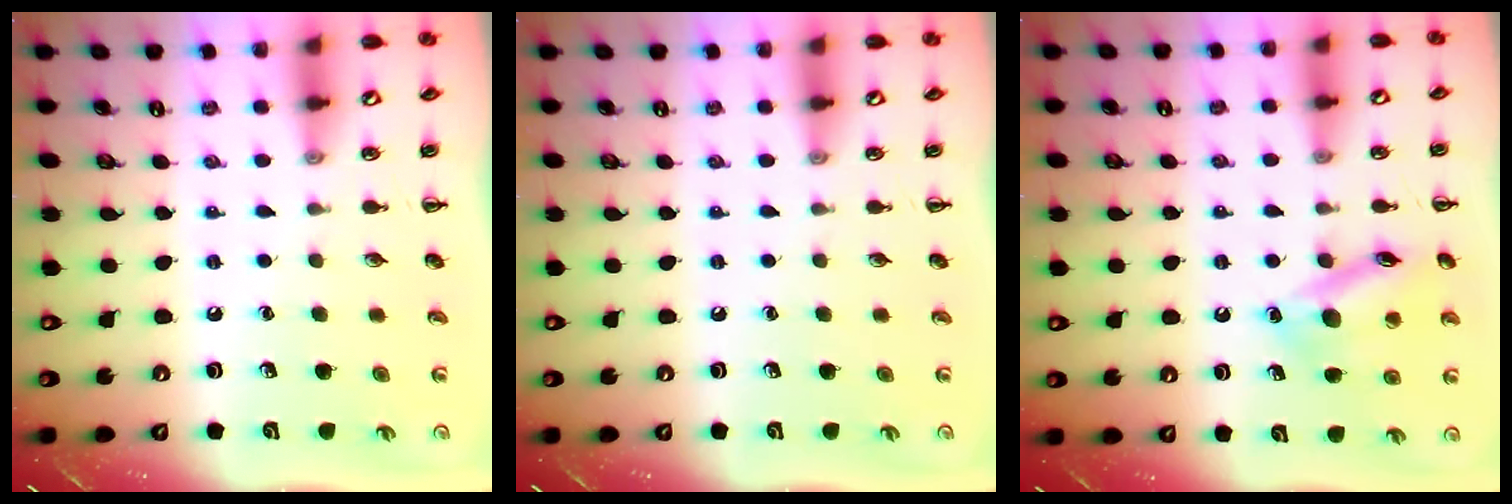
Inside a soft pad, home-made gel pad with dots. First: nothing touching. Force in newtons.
{"total": 0.0}
{"total": 13.9, "press": 13.8, "slide": 1.0}